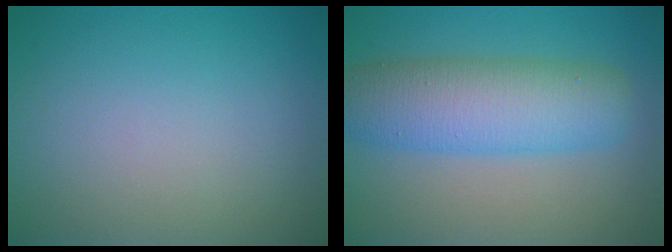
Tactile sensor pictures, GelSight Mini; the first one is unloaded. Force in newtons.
{"total": 7.4, "press": 7.4, "slide": 0.1}